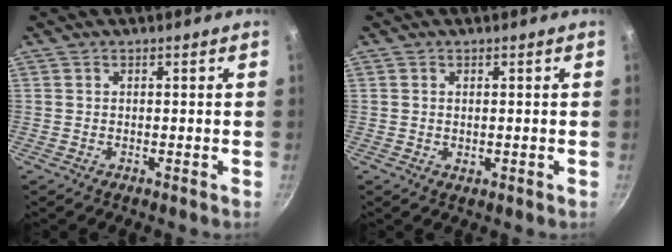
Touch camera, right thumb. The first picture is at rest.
{"total": 1.1, "force": [0.1, 0.6, 0.8], "torque": [-0.013, -0.001, 0.002]}